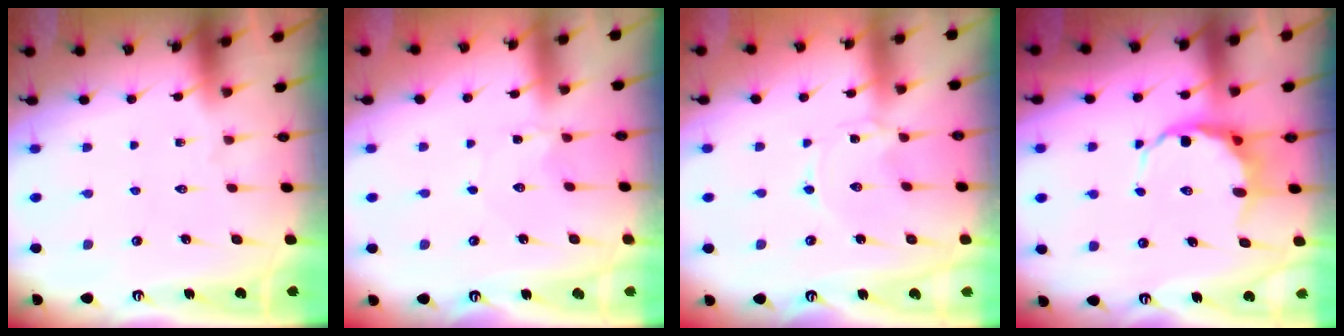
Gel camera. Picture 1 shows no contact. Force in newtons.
{"total": 0.9, "press": 0.9, "slide": 0.1}
{"total": 0.0}
{"total": 7.0, "press": 6.7, "slide": 2.0}